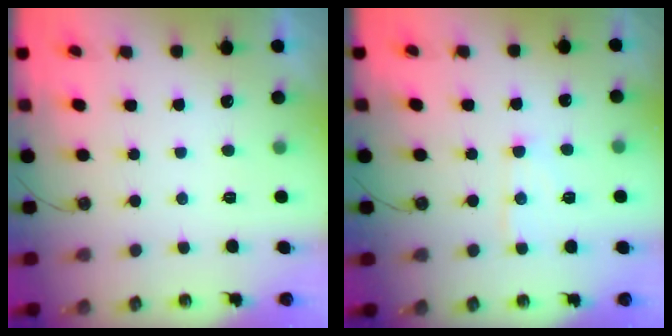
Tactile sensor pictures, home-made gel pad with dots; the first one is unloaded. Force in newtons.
{"total": 7.7, "press": 7.7, "slide": 0.5}